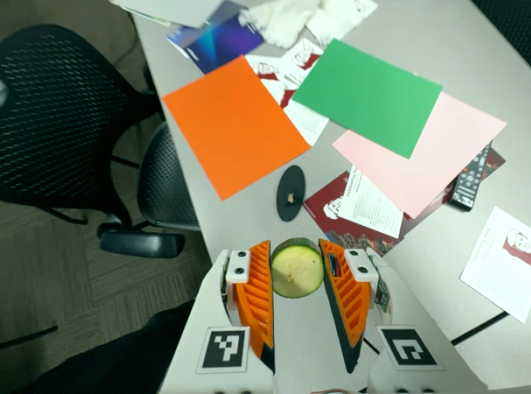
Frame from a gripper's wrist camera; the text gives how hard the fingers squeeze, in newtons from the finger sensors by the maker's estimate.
{"total": 10.2, "left": 10.5, "right": 9.9}